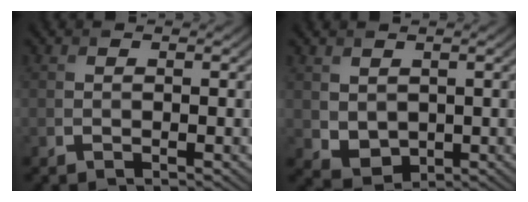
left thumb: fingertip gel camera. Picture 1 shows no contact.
{"total": 3.3, "force": [1.1, 2.5, 1.7], "torque": [-0.048, -0.011, 0.030]}